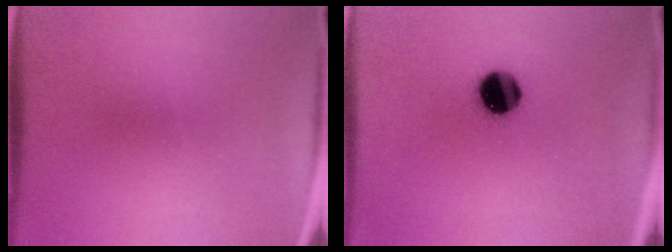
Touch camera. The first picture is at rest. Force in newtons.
{"total": 10.4}